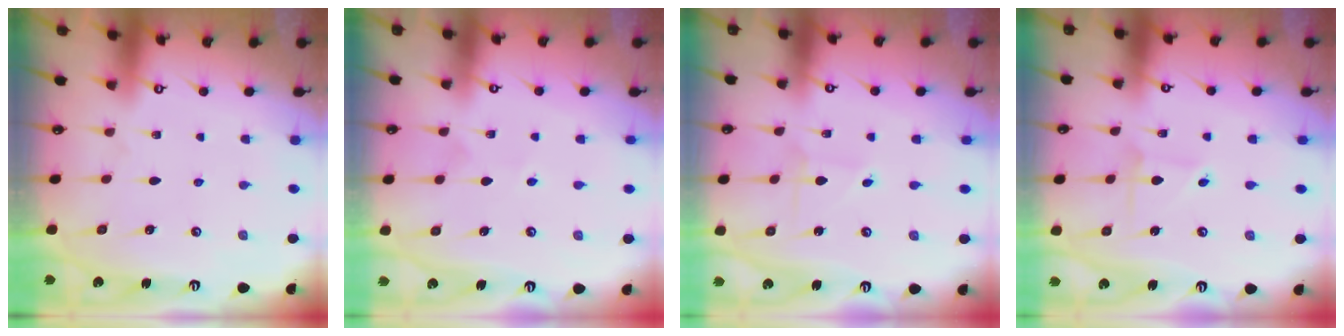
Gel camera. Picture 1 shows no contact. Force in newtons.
{"total": 2.5, "press": 2.3, "slide": 0.9}
{"total": 2.0, "press": 2.0, "slide": 0.2}
{"total": 2.0, "press": 2.0, "slide": 0.2}